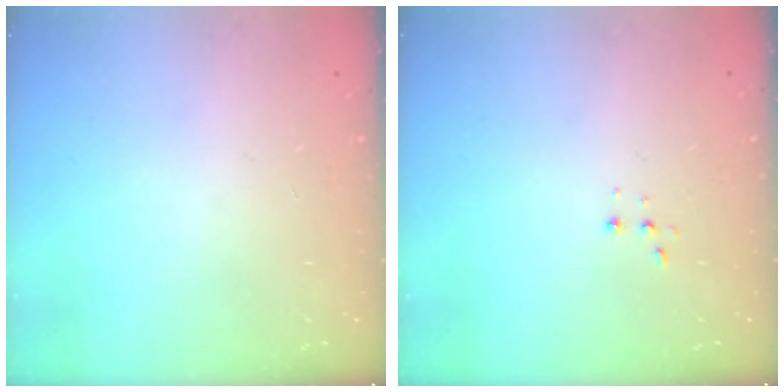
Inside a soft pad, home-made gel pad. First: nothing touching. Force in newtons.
{"total": 2.7, "press": 2.7, "slide": 0.5}